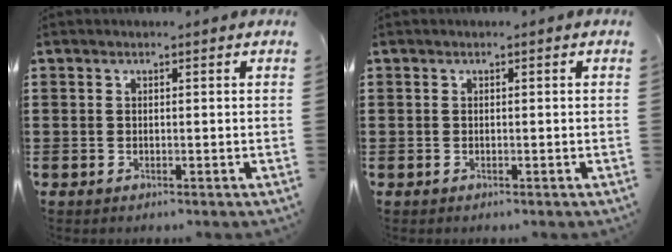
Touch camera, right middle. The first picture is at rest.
{"total": 0.0}